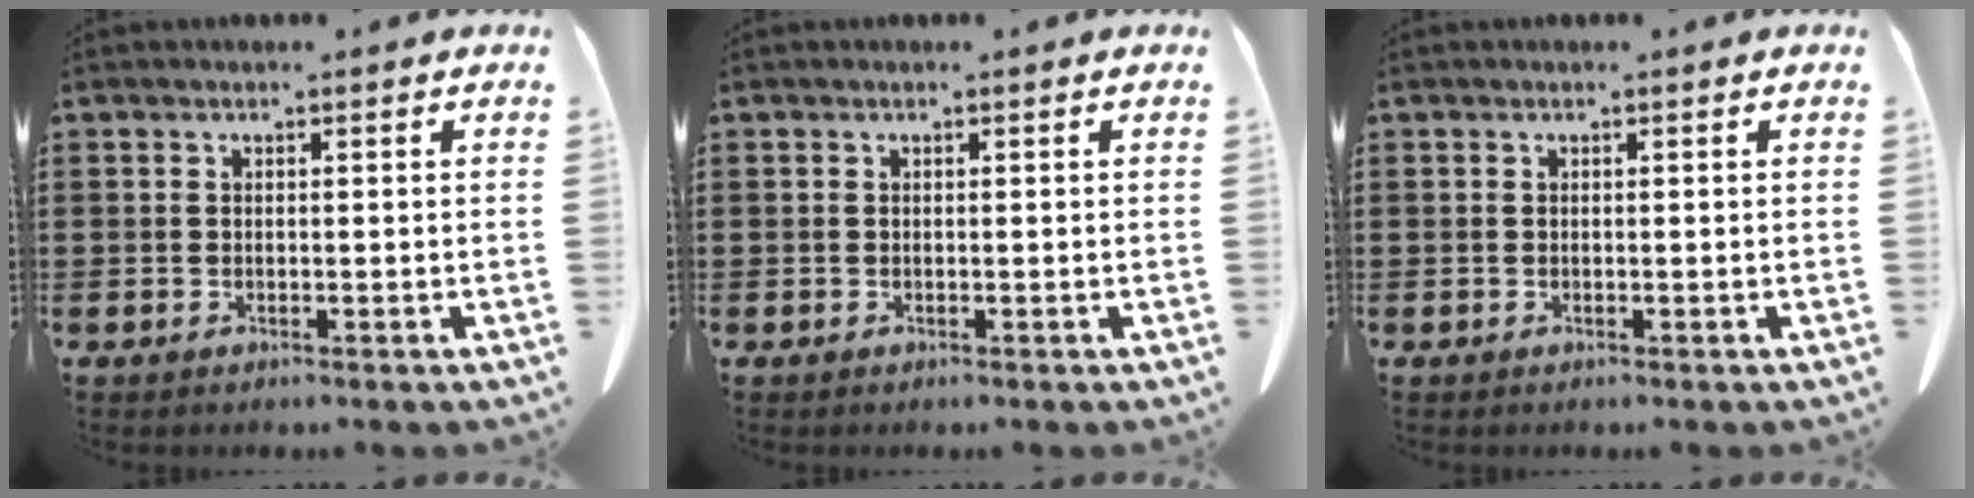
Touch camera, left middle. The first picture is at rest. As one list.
[{"total": 0.0}, {"total": 0.0}]